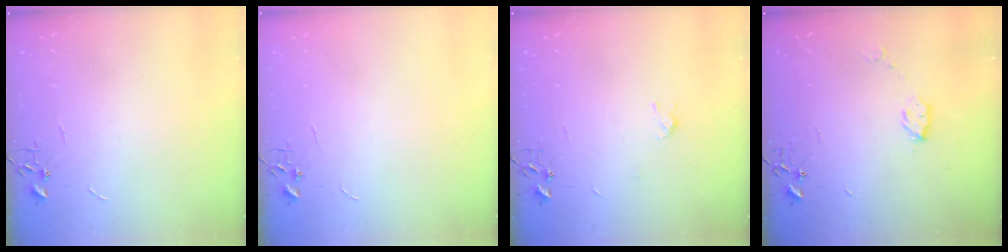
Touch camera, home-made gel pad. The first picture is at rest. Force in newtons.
{"total": 0.0}
{"total": 3.0, "press": 2.9, "slide": 0.6}
{"total": 5.1, "press": 5.0, "slide": 0.7}